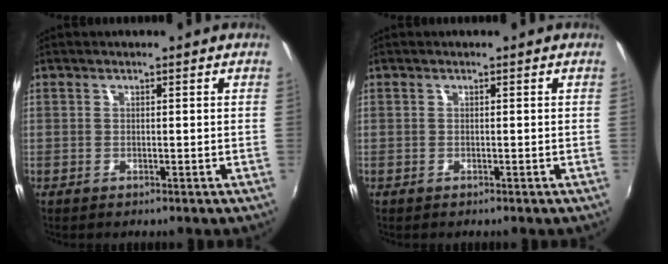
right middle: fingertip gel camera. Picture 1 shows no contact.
{"total": 0.0}